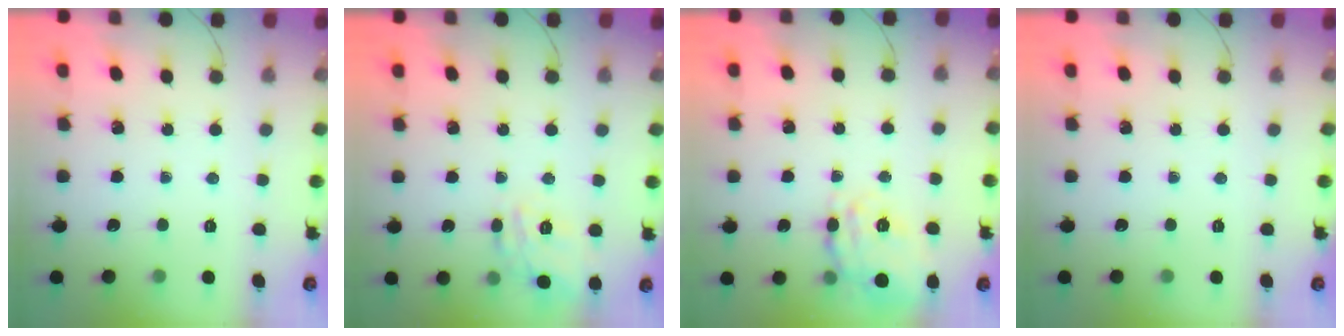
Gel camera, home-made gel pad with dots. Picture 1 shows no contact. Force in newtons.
{"total": 14.3, "press": 14.3, "slide": 0.4}
{"total": 11.4, "press": 11.1, "slide": 2.6}
{"total": 0.0}